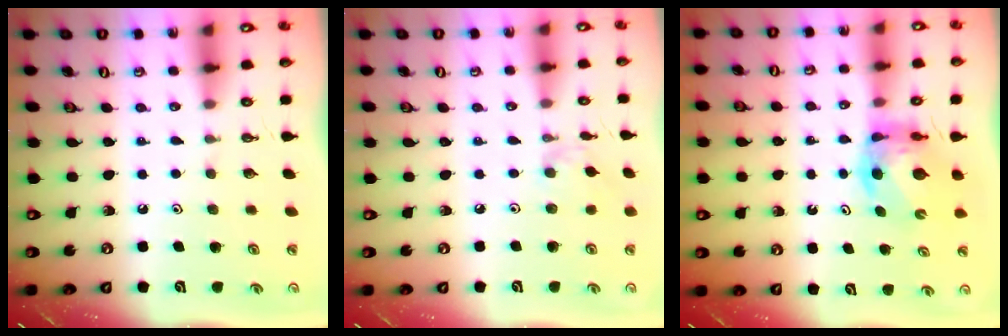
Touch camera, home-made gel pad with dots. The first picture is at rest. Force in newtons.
{"total": 2.4, "press": 2.3, "slide": 0.5}
{"total": 6.4, "press": 6.4, "slide": 0.6}